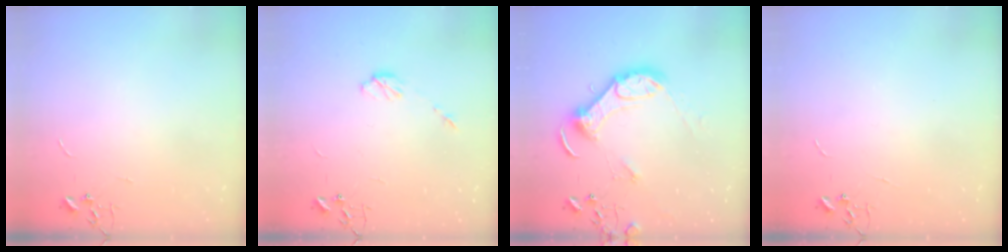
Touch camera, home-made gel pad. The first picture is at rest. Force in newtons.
{"total": 4.6, "press": 4.6, "slide": 0.5}
{"total": 12.9, "press": 12.8, "slide": 1.1}
{"total": 0.0}